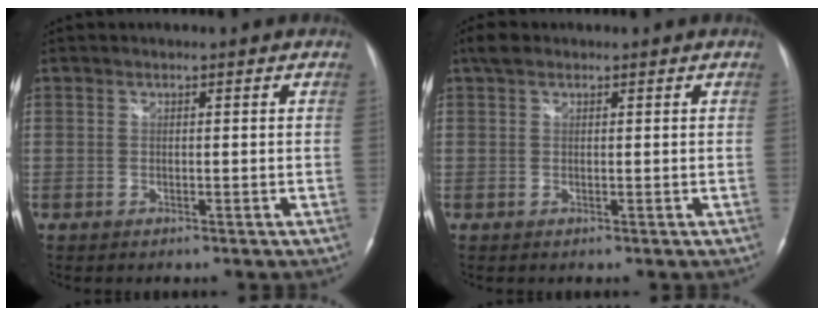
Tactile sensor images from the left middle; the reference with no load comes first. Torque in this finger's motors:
{"motor_torque": [0.30, -0.14, -0.08, 0.04]}